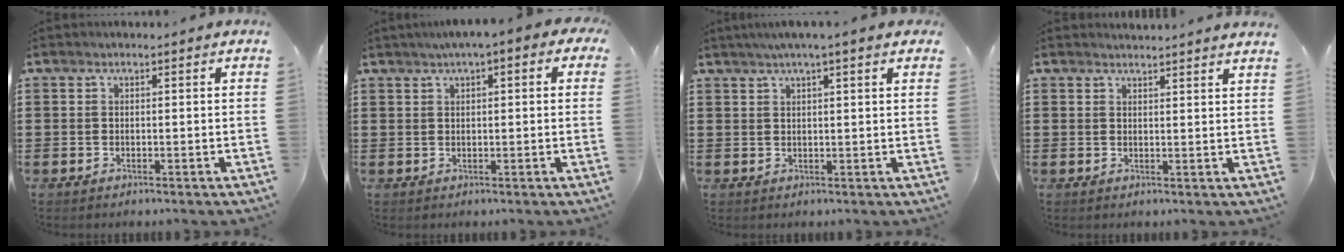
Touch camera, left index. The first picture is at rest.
{"total": 2.4, "force": [1.0, 0.6, 2.1], "torque": [-0.042, 0.006, 0.016]}
{"total": 3.3, "force": [2.4, 0.0, 2.3], "torque": [-0.050, 0.006, 0.043]}
{"total": 2.1, "force": [2.0, -0.4, -0.1], "torque": [-0.003, -0.006, 0.039]}